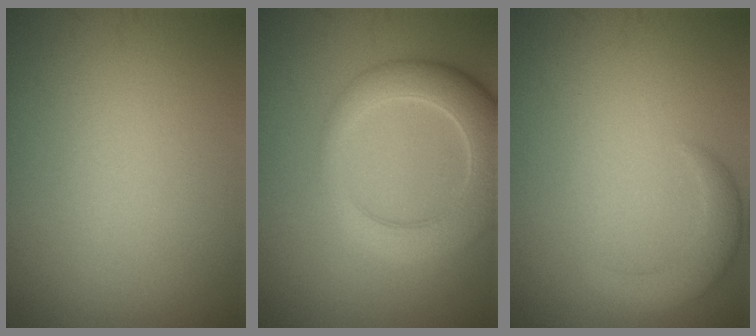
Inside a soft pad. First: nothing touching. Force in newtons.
{"total": 6.4, "press": 6.3, "slide": 0.9}
{"total": 2.8, "press": 2.8, "slide": 0.2}